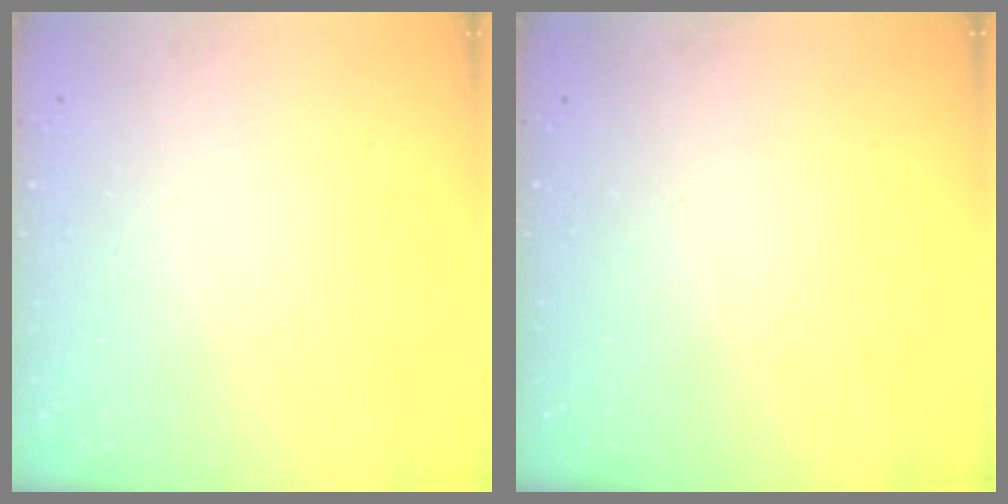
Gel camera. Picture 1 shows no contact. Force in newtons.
{"total": 0.0}